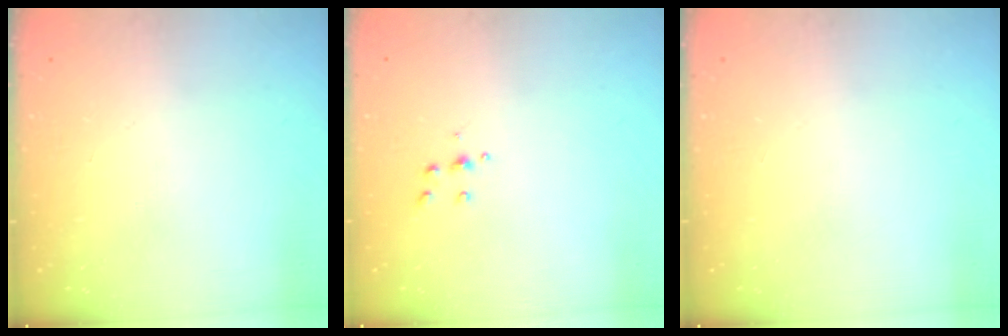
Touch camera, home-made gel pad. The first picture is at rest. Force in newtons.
{"total": 3.6, "press": 3.6, "slide": 0.3}
{"total": 0.0}